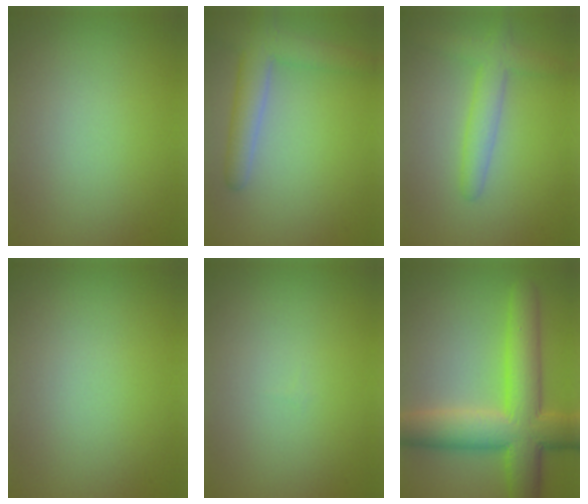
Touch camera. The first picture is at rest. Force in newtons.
{"total": 4.3, "press": 4.3, "slide": 0.2}
{"total": 3.8, "press": 3.7, "slide": 0.1}
{"total": 0.0}
{"total": 0.0}
{"total": 9.8, "press": 9.8, "slide": 0.2}